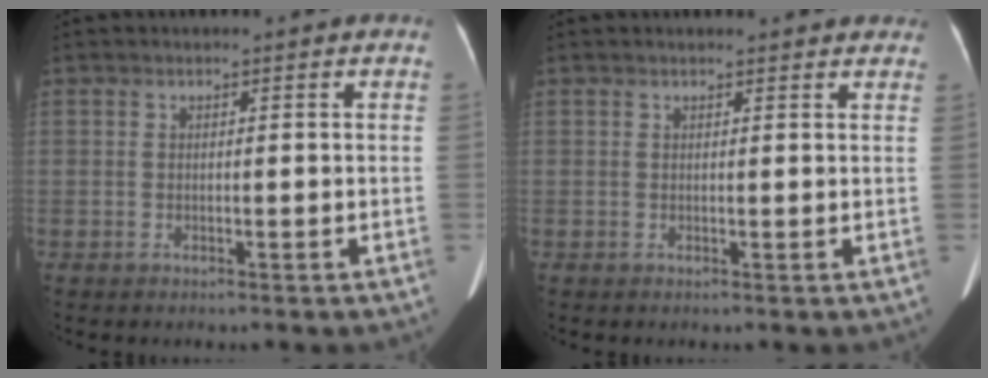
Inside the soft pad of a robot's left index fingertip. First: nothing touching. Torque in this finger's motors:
{"motor_torque": [0.48, -0.75, 0.20, 0.01]}